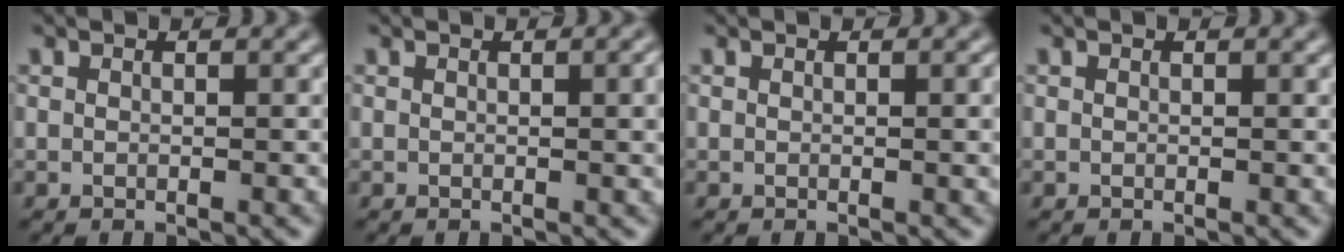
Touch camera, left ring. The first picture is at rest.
{"total": 1.6, "force": [0.2, 0.4, 1.6], "torque": [-0.018, 0.003, 0.001]}
{"total": 1.2, "force": [0.1, 0.3, 1.2], "torque": [-0.013, 0.001, 0.000]}
{"total": 0.0}